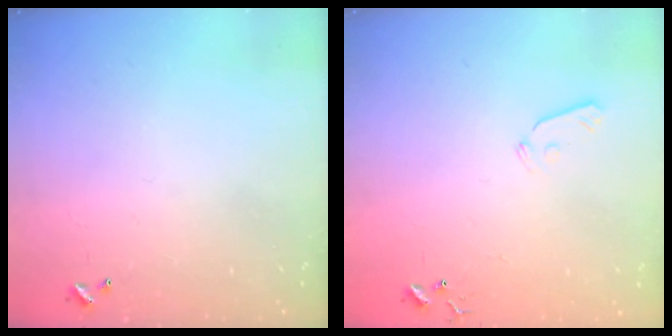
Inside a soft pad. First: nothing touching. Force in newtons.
{"total": 5.4, "press": 5.4, "slide": 0.8}